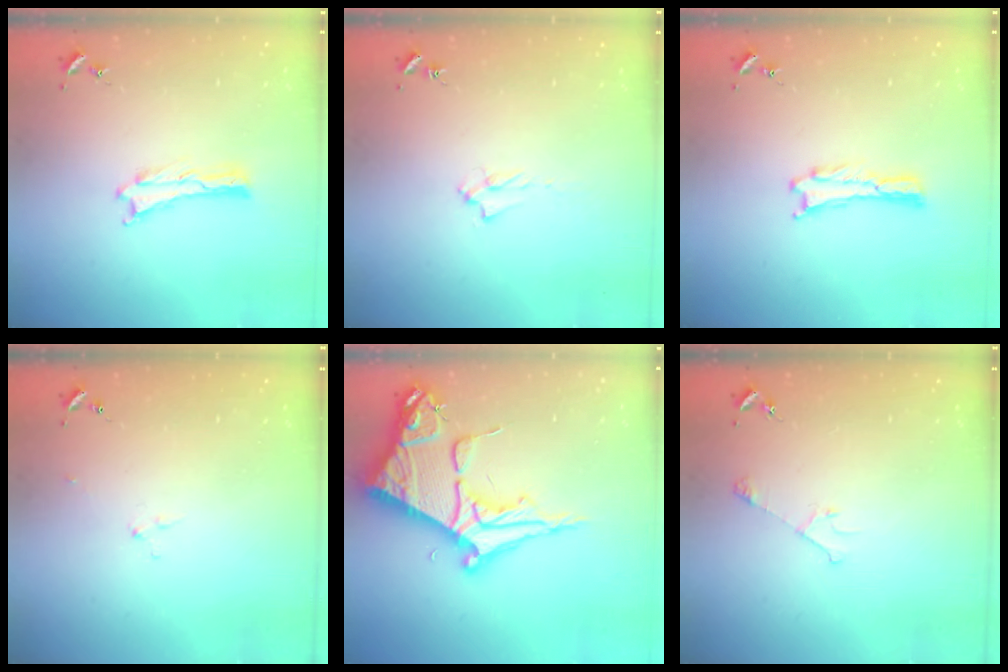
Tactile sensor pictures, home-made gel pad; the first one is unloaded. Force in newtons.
{"total": 1.7, "press": 1.6, "slide": 0.3}
{"total": 0.0}
{"total": 2.9, "press": 2.9, "slide": 0.3}
{"total": 11.3, "press": 11.2, "slide": 1.2}
{"total": 3.2, "press": 3.2, "slide": 0.3}